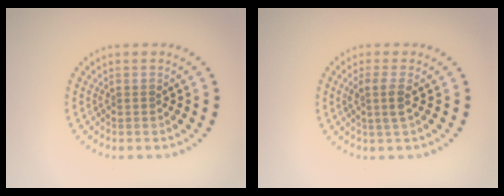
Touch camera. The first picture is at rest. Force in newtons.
{"total": 1.8, "press": 1.4, "slide": 1.2}